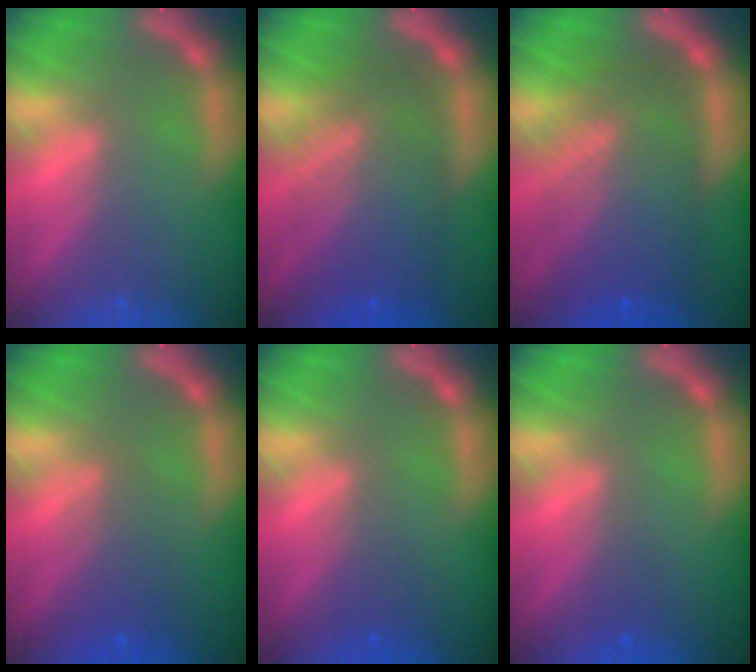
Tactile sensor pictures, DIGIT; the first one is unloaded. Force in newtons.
{"total": 9.0}
{"total": 9.6}
{"total": 3.1}
{"total": 1.5}
{"total": 1.0}